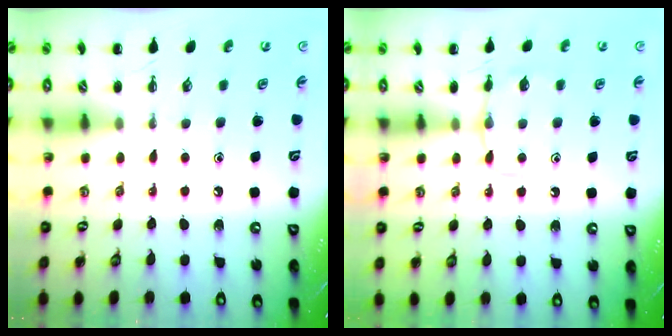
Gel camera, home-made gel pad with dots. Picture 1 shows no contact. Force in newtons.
{"total": 6.2, "press": 6.1, "slide": 1.5}